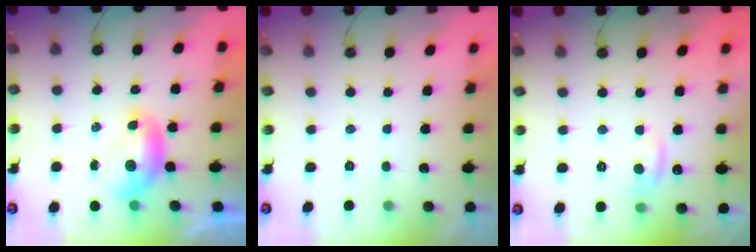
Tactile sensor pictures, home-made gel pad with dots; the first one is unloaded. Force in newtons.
{"total": 6.1, "press": 6.1, "slide": 0.2}
{"total": 2.6, "press": 2.5, "slide": 0.8}